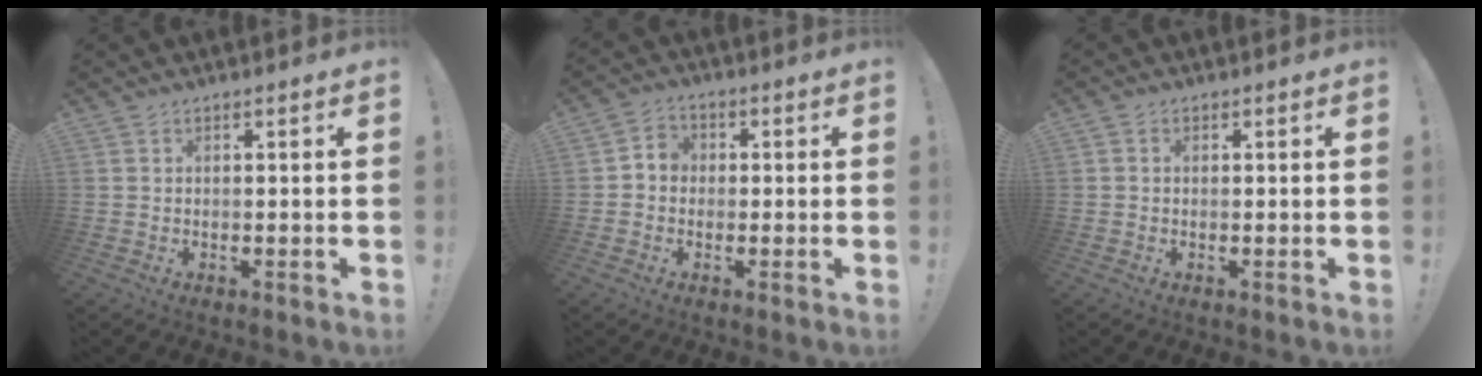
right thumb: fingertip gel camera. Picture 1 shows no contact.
{"total": 4.0, "force": [-0.9, 3.5, 1.8], "torque": [-0.029, 0.013, -0.016]}
{"total": 0.6, "force": [-0.1, 0.5, 0.2], "torque": [-0.006, 0.004, -0.002]}